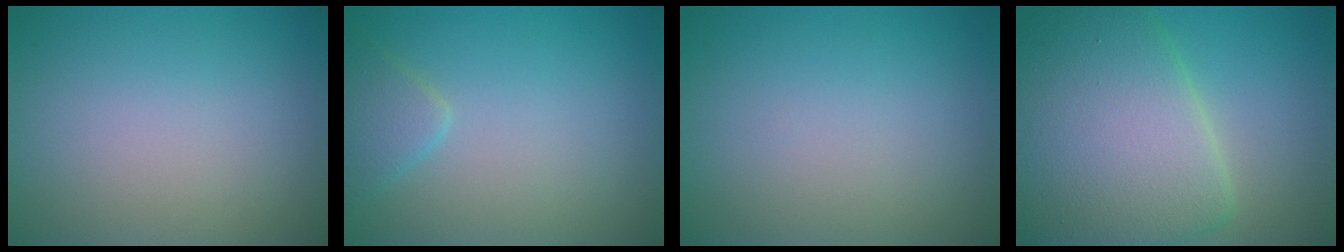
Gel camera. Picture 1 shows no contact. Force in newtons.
{"total": 1.9, "press": 1.9, "slide": 0.1}
{"total": 0.0}
{"total": 10.8, "press": 10.8, "slide": 0.4}